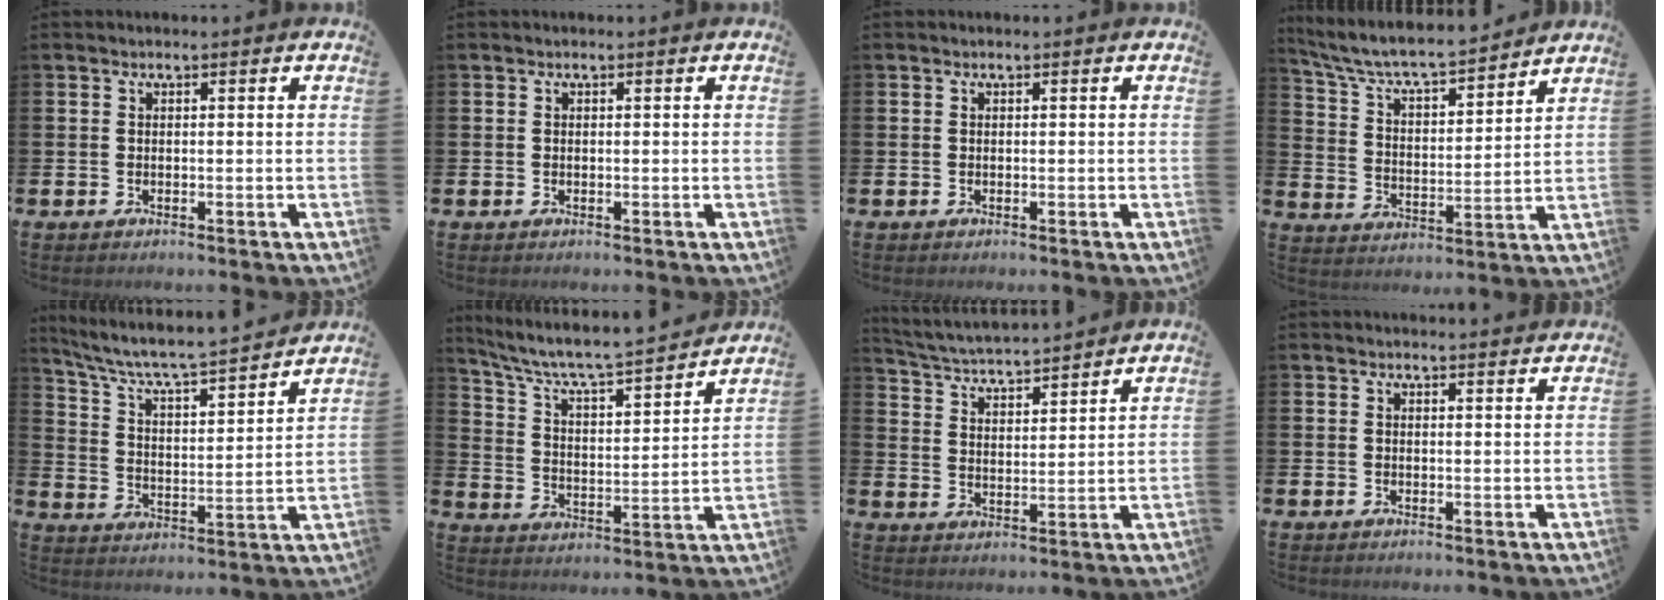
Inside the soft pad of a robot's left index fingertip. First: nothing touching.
{"total": 0.0}
{"total": 0.0}
{"total": 7.3, "force": [6.9, 0.8, 2.2], "torque": [-0.075, -0.056, 0.115]}
{"total": 6.7, "force": [6.3, 0.6, 2.3], "torque": [-0.076, -0.052, 0.102]}
{"total": 6.9, "force": [6.4, 0.7, 2.5], "torque": [-0.081, -0.050, 0.105]}
{"total": 4.6, "force": [4.5, 0.0, 0.5], "torque": [-0.033, -0.038, 0.077]}
{"total": 1.3, "force": [1.3, 0.0, 0.0], "torque": [0.007, -0.006, 0.022]}